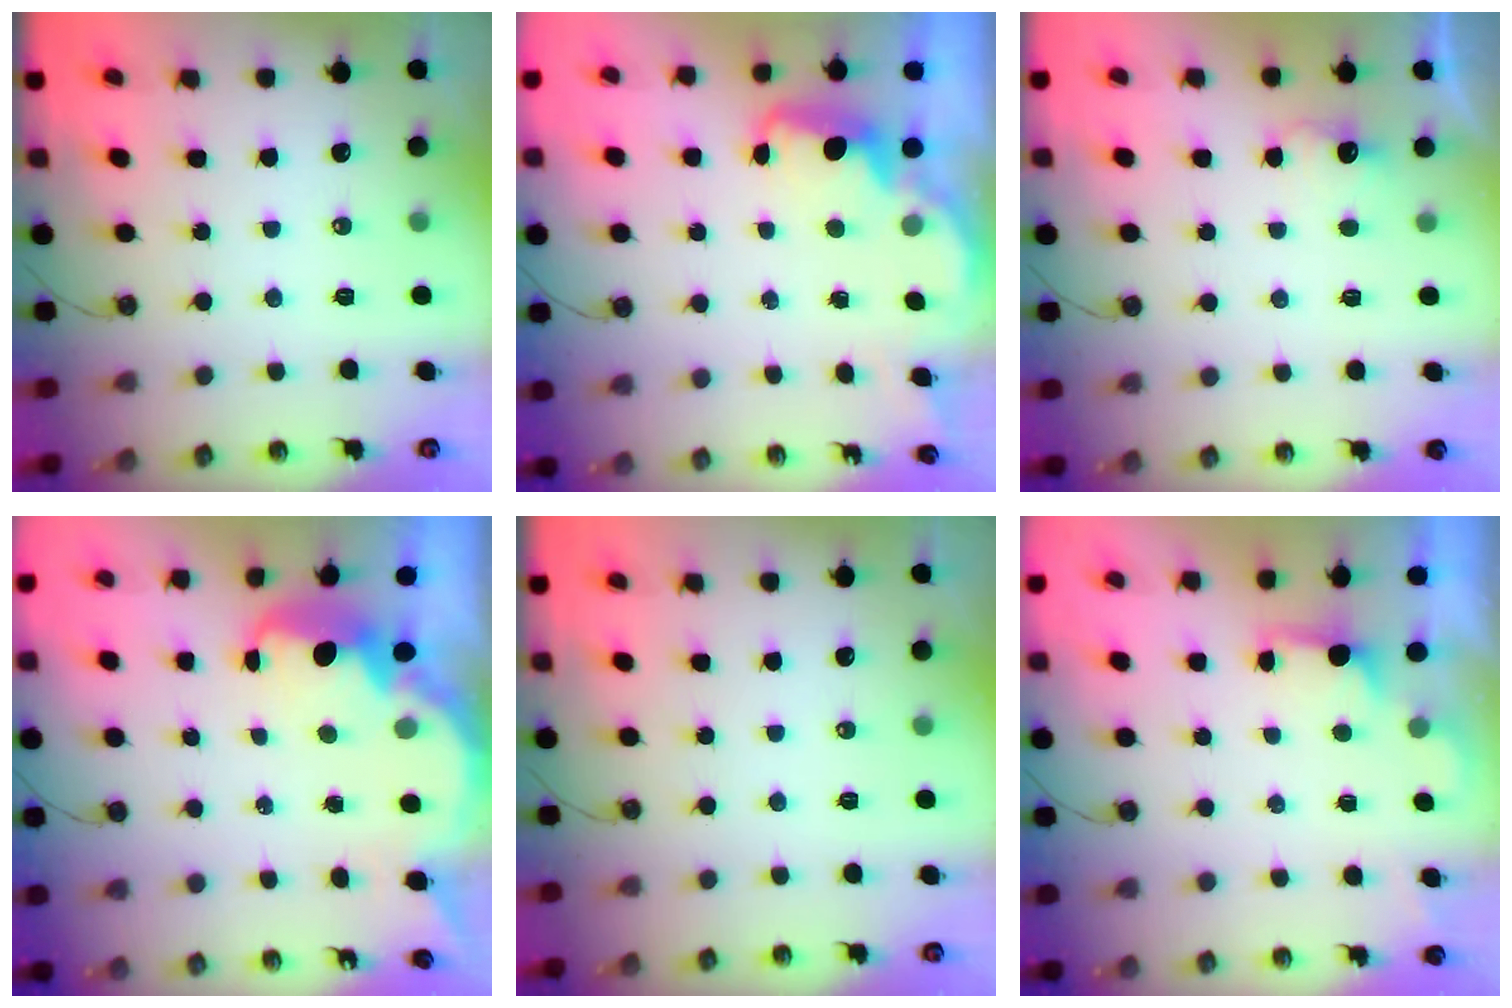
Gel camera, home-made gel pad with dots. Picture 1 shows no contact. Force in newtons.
{"total": 2.5, "press": 2.4, "slide": 0.7}
{"total": 2.6, "press": 2.6, "slide": 0.7}
{"total": 5.8, "press": 5.8, "slide": 0.3}
{"total": 0.0}
{"total": 0.9, "press": 0.4, "slide": 0.8}